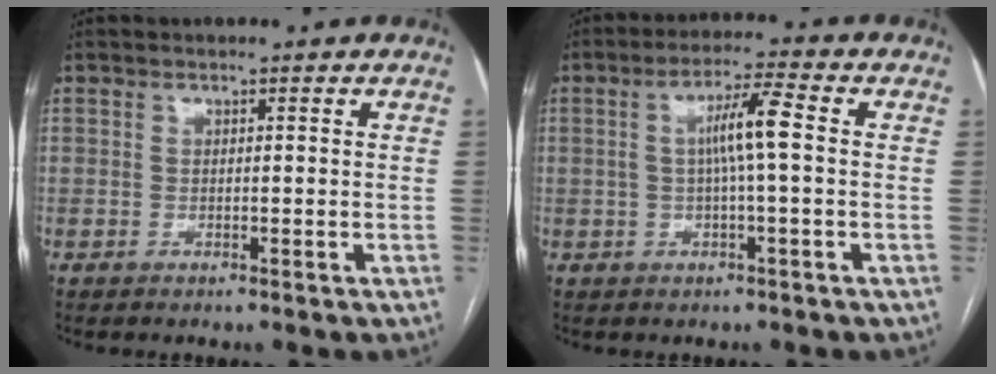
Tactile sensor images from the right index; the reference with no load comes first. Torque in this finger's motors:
{"motor_torque": [0.50, -0.03, 0.25, 0.10]}